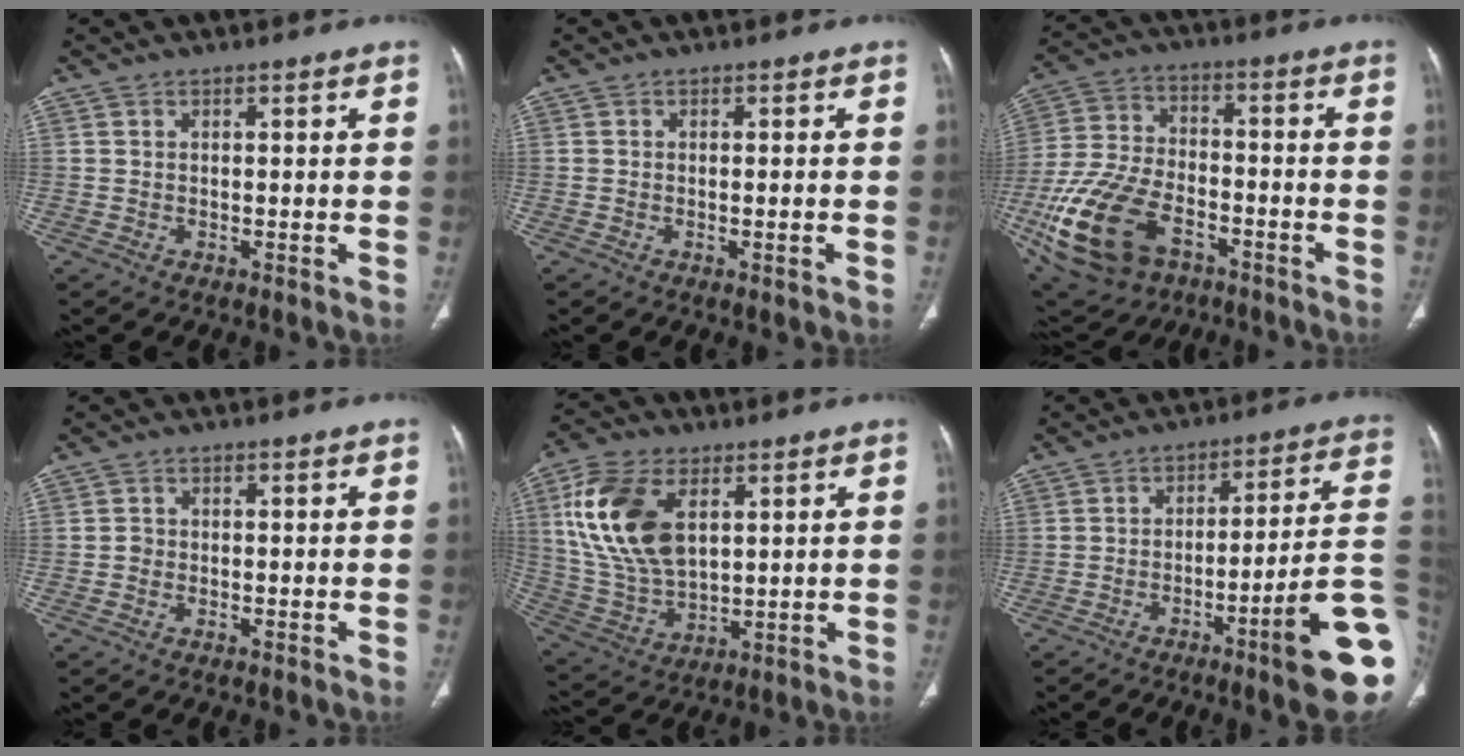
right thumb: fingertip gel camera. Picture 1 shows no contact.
{"total": 0.6, "force": [0.1, 0.4, 0.4], "torque": [-0.008, 0.000, 0.006]}
{"total": 20.0, "force": [-8.1, 13.3, 12.6], "torque": [-0.271, 0.034, -0.136]}
{"total": 0.9, "force": [-0.4, 0.7, 0.4], "torque": [-0.005, 0.002, -0.012]}
{"total": 17.3, "force": [5.2, 10.2, 13.0], "torque": [-0.254, -0.011, 0.109]}
{"total": 16.6, "force": [-6.2, 1.7, 15.3], "torque": [-0.147, 0.037, -0.087]}